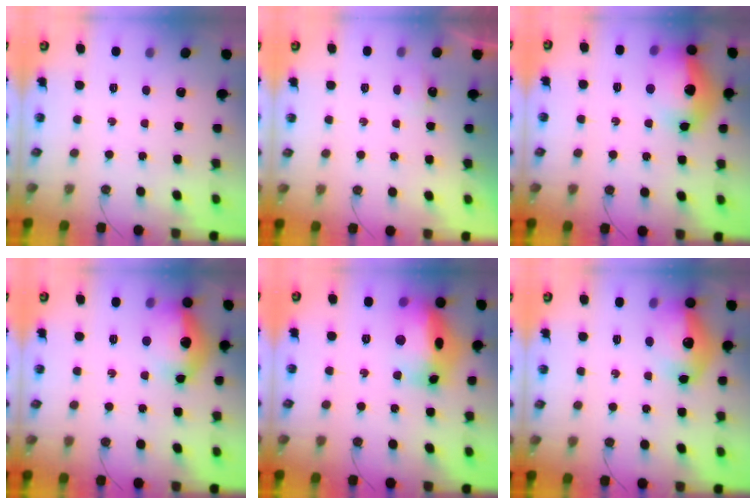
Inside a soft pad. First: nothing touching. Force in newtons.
{"total": 2.6, "press": 2.6, "slide": 0.4}
{"total": 18.6, "press": 18.5, "slide": 1.6}
{"total": 16.0, "press": 15.9, "slide": 1.7}
{"total": 18.8, "press": 18.7, "slide": 1.9}
{"total": 16.0, "press": 15.9, "slide": 1.5}